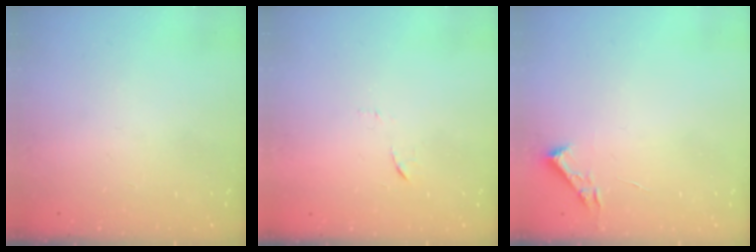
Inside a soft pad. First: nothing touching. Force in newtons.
{"total": 5.8, "press": 5.7, "slide": 0.4}
{"total": 2.7, "press": 2.7, "slide": 0.4}